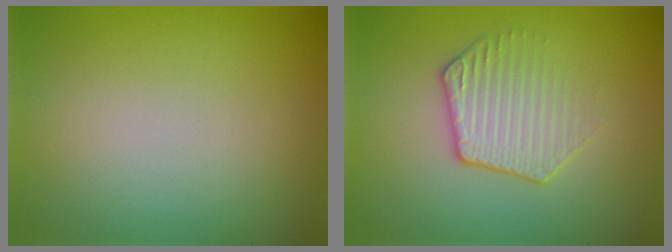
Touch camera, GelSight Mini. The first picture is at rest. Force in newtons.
{"total": 2.7, "press": 2.2, "slide": 1.6}